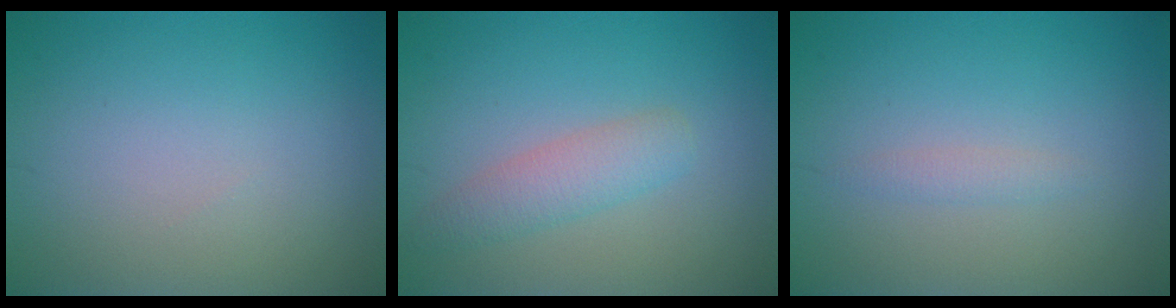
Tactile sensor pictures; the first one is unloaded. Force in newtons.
{"total": 2.7, "press": 2.7, "slide": 0.1}
{"total": 0.9, "press": 0.9, "slide": 0.0}